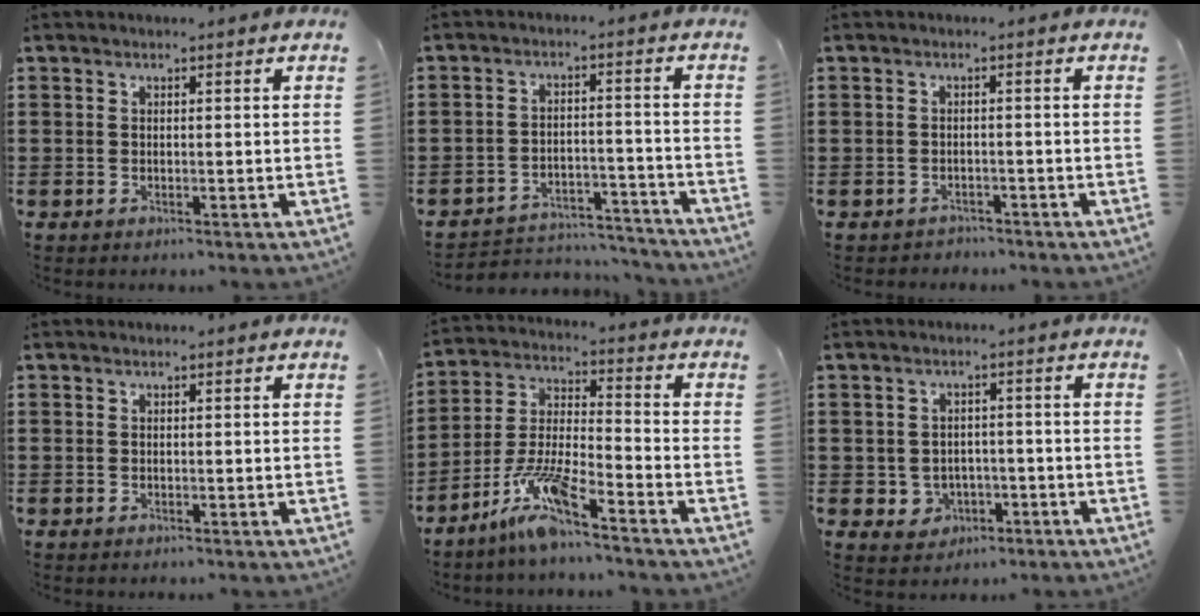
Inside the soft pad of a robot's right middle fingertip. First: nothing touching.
{"total": 4.2, "force": [-4.0, 0.9, 0.4], "torque": [-0.012, 0.006, -0.087]}
{"total": 1.4, "force": [-1.3, 0.4, -0.1], "torque": [-0.004, 0.001, -0.030]}
{"total": 0.0}
{"total": 9.2, "force": [-7.0, 0.5, 5.9], "torque": [-0.141, -0.017, -0.140]}
{"total": 2.6, "force": [-1.1, 2.3, 0.6], "torque": [-0.022, 0.003, -0.027]}